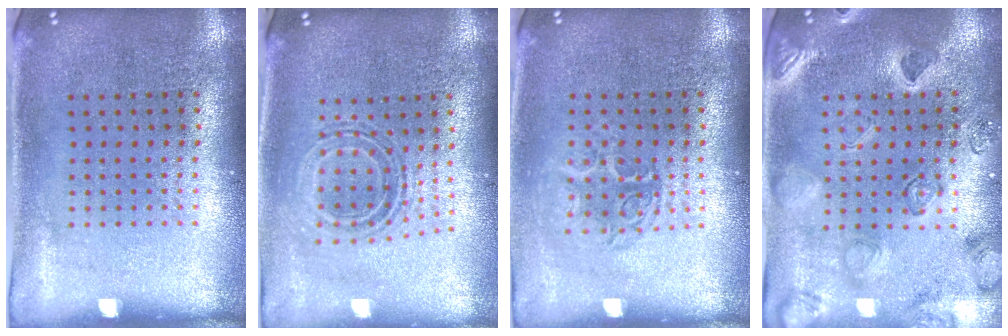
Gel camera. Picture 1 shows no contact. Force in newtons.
{"total": 0.7, "press": 0.7, "slide": 0.2}
{"total": 1.1, "press": 1.0, "slide": 0.5}
{"total": 2.4, "press": 2.3, "slide": 0.6}